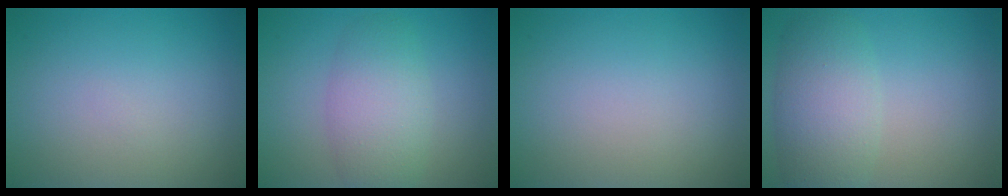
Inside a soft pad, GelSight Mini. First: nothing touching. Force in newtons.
{"total": 4.6, "press": 4.6, "slide": 0.3}
{"total": 0.0}
{"total": 5.1, "press": 5.1, "slide": 0.4}